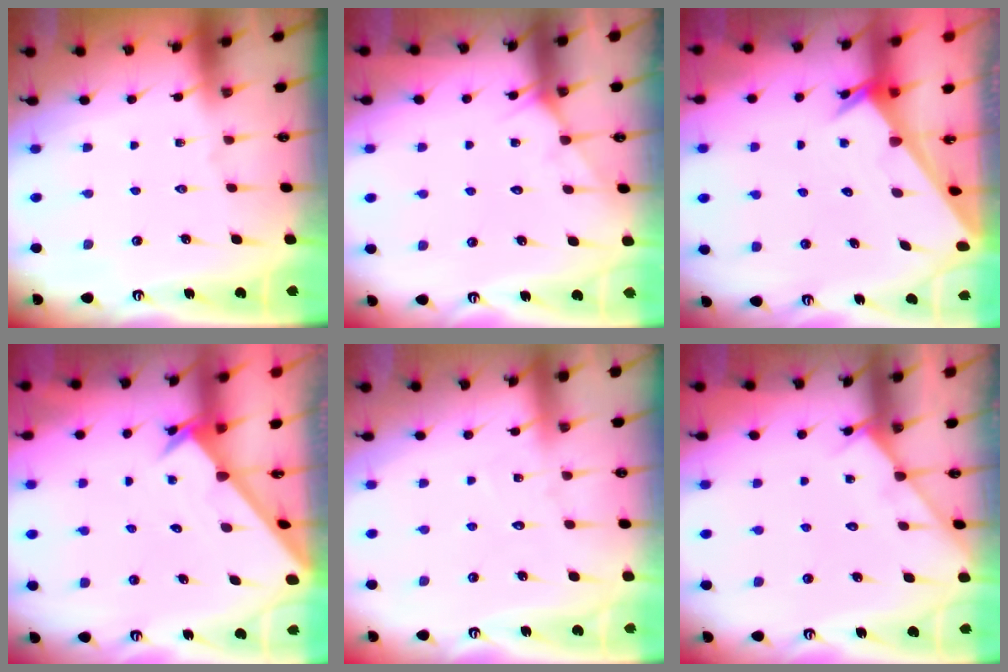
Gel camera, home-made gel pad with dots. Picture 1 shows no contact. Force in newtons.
{"total": 4.4, "press": 4.4, "slide": 0.3}
{"total": 3.5, "press": 3.4, "slide": 0.4}
{"total": 2.3, "press": 2.3, "slide": 0.2}
{"total": 3.2, "press": 3.2, "slide": 0.3}
{"total": 5.4, "press": 5.4, "slide": 0.5}